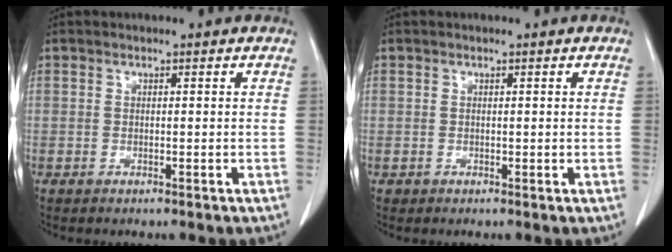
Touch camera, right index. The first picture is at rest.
{"total": 0.0}